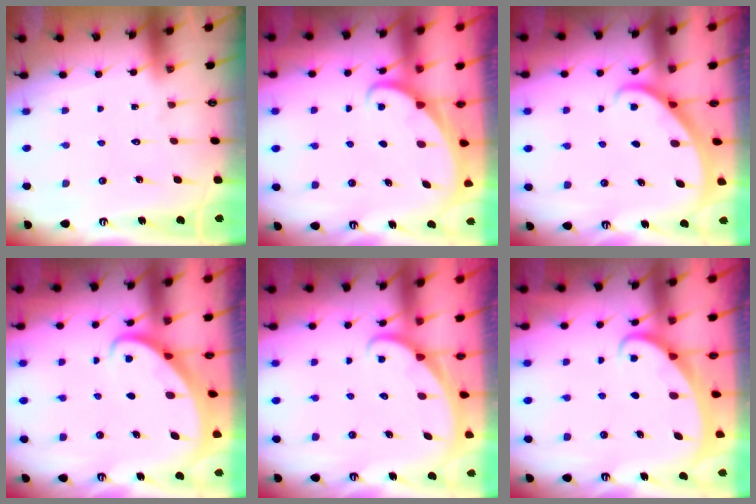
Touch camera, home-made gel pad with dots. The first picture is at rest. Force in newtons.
{"total": 1.6, "press": 1.6, "slide": 0.1}
{"total": 1.8, "press": 1.8, "slide": 0.1}
{"total": 2.6, "press": 2.6, "slide": 0.3}
{"total": 1.8, "press": 1.8, "slide": 0.1}
{"total": 2.1, "press": 2.1, "slide": 0.0}